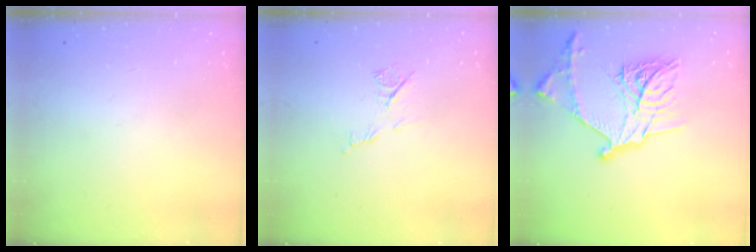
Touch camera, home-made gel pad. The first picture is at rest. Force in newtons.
{"total": 6.6, "press": 6.5, "slide": 0.9}
{"total": 21.1, "press": 21.0, "slide": 1.2}